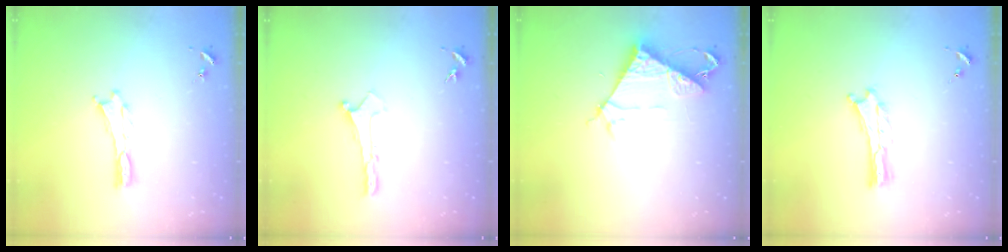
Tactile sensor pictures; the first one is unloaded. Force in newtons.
{"total": 0.0}
{"total": 7.2, "press": 7.2, "slide": 0.5}
{"total": 0.0}